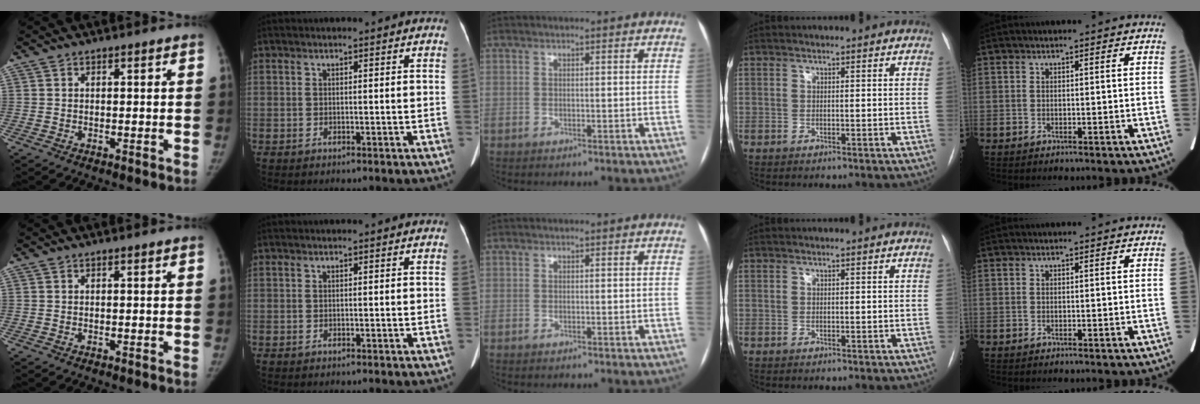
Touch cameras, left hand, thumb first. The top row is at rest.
{}